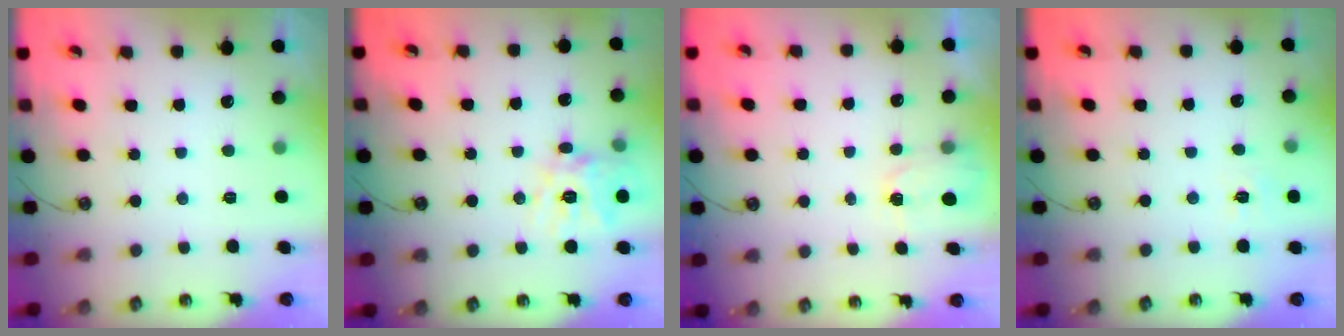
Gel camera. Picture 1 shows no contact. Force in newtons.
{"total": 13.3, "press": 13.3, "slide": 1.2}
{"total": 2.4, "press": 2.4, "slide": 0.3}
{"total": 5.6, "press": 5.6, "slide": 0.5}